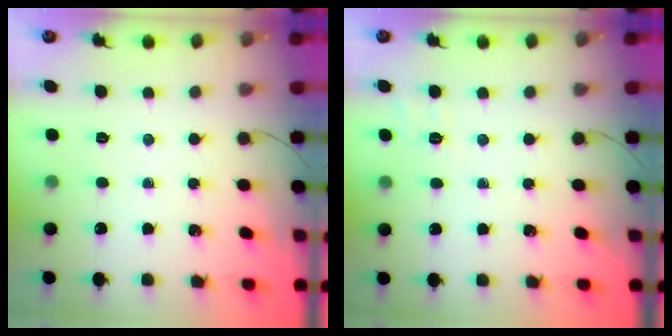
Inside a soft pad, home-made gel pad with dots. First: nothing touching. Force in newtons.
{"total": 2.4, "press": 1.7, "slide": 1.7}